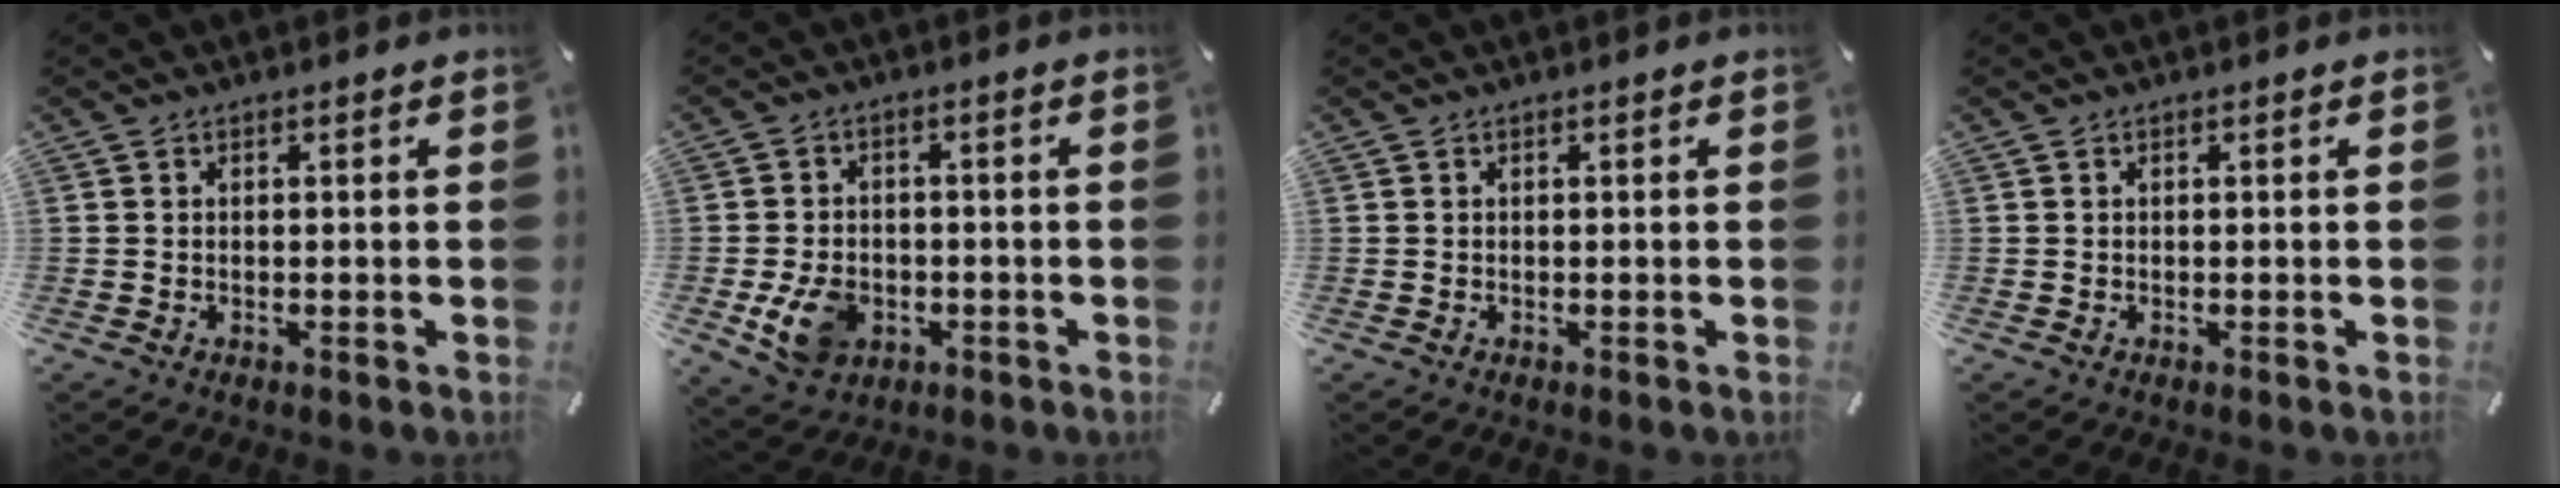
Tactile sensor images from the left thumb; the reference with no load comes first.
{"total": 8.3, "force": [-2.1, 6.5, 4.8], "torque": [-0.099, 0.003, -0.039]}
{"total": 0.0}
{"total": 0.0}